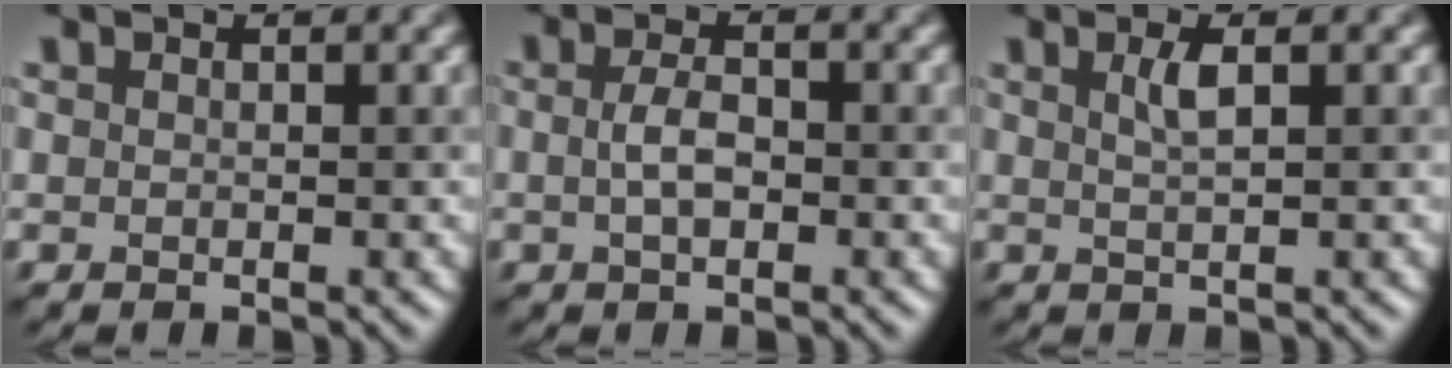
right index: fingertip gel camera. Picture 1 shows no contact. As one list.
[{"total": 2.2, "force": [-0.3, 0.9, 2.0], "torque": [-0.044, 0.001, -0.009]}, {"total": 1.9, "force": [0.5, 0.4, 1.8], "torque": [-0.030, 0.003, 0.006]}]